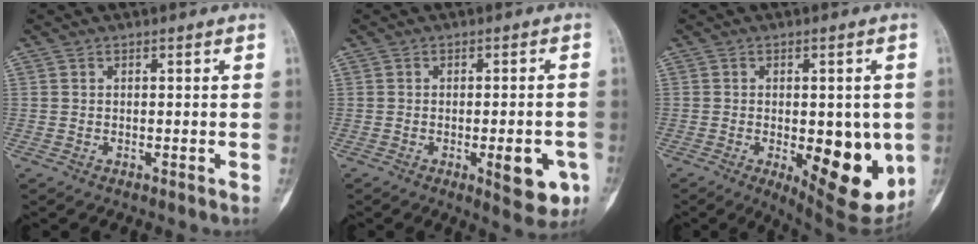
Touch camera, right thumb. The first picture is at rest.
{"total": 8.2, "force": [-2.8, 3.0, 7.1], "torque": [-0.072, 0.003, -0.028]}
{"total": 16.5, "force": [-3.4, 7.2, 14.5], "torque": [-0.160, -0.021, -0.025]}